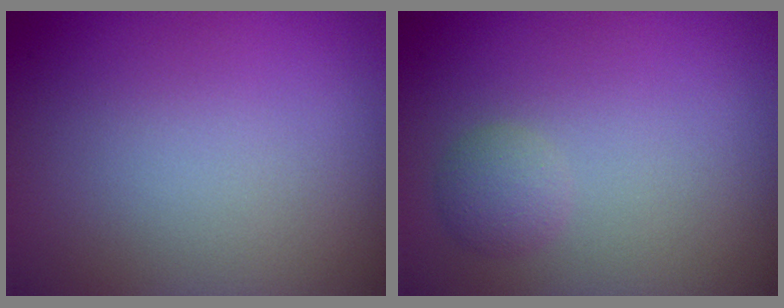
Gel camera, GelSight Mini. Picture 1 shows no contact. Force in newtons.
{"total": 1.5, "press": 1.5, "slide": 0.0}